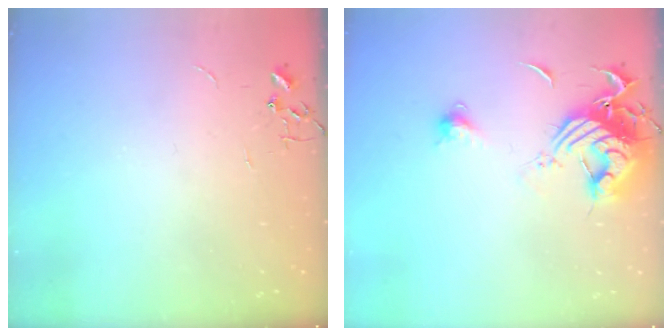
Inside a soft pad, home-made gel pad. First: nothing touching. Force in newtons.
{"total": 13.4, "press": 13.4, "slide": 1.5}